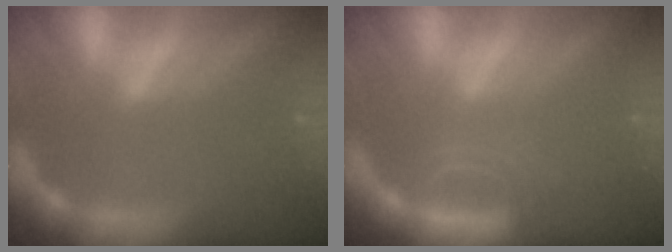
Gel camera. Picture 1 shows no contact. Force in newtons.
{"total": 2.9}